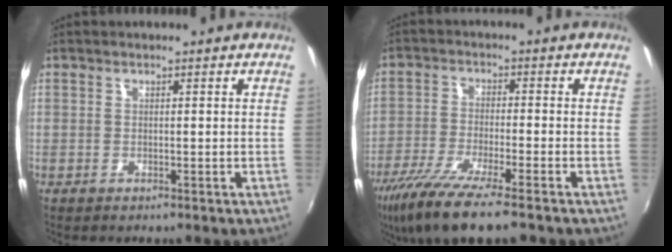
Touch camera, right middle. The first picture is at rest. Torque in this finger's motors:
{"motor_torque": [1.12, -1.01, 0.42, 0.17]}